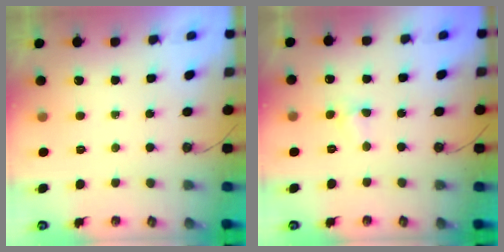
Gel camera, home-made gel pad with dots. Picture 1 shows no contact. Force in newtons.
{"total": 3.7, "press": 3.7, "slide": 0.5}